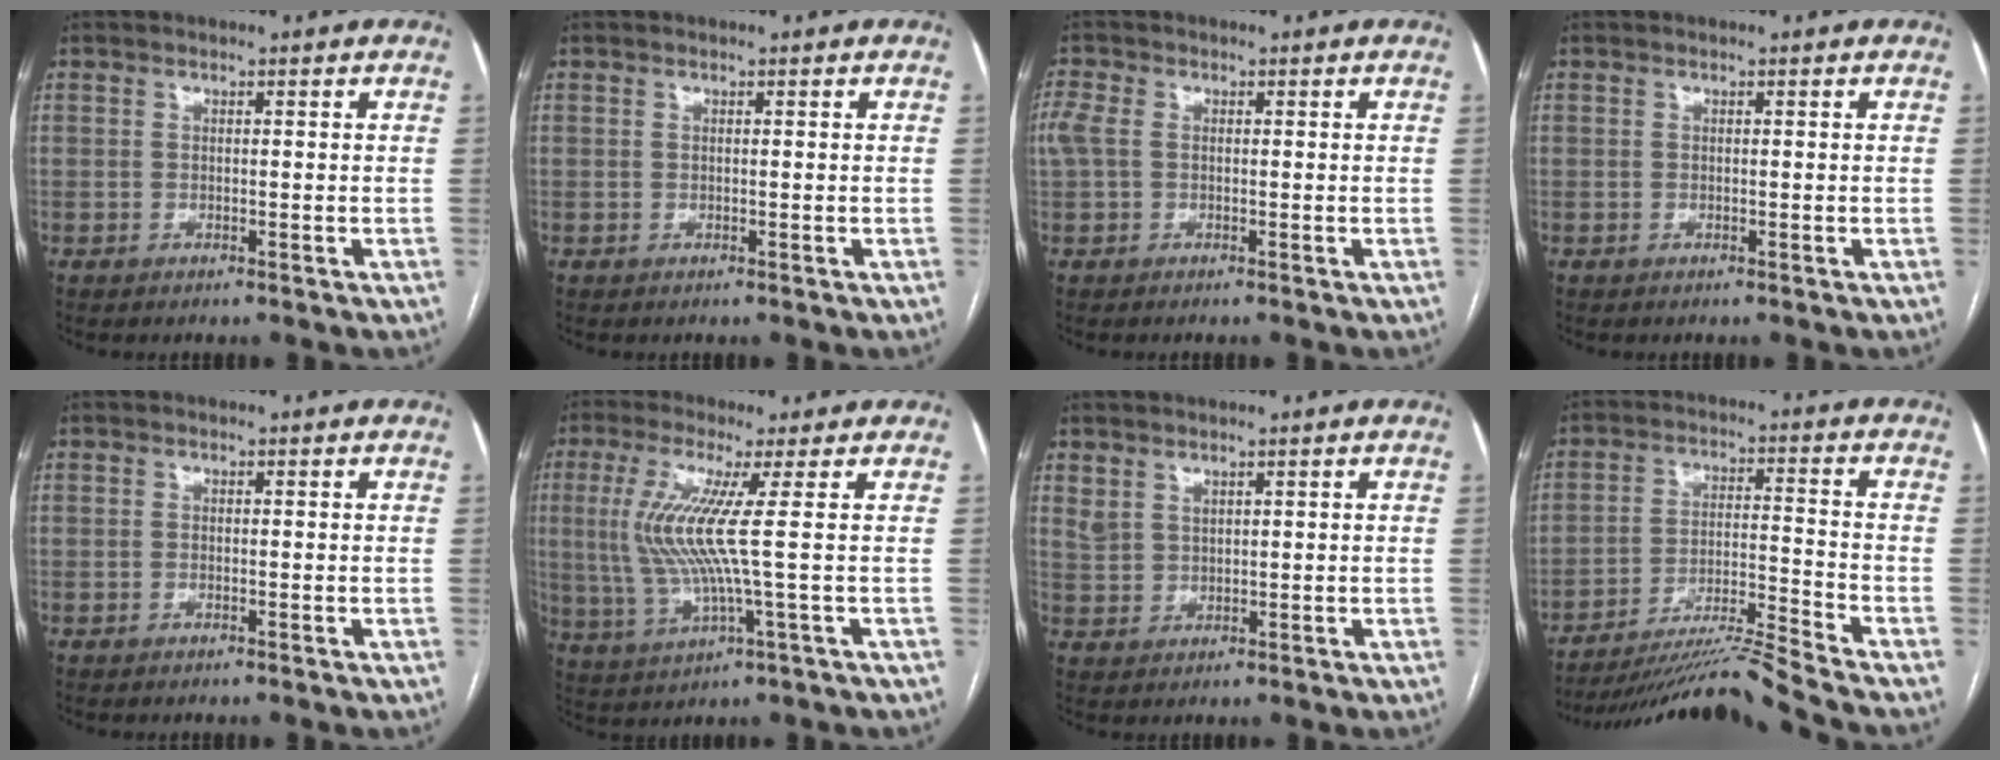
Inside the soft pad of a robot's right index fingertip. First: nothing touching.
{"total": 0.0}
{"total": 2.8, "force": [-0.1, 1.8, 2.1], "torque": [-0.073, 0.013, -0.005]}
{"total": 0.0}
{"total": 0.0}
{"total": 9.2, "force": [1.2, -0.9, 9.1], "torque": [-0.205, -0.005, 0.024]}
{"total": 2.6, "force": [2.2, 1.3, 0.4], "torque": [-0.014, 0.010, 0.050]}
{"total": 12.8, "force": [-11.8, -4.0, 3.0], "torque": [-0.037, 0.003, -0.203]}